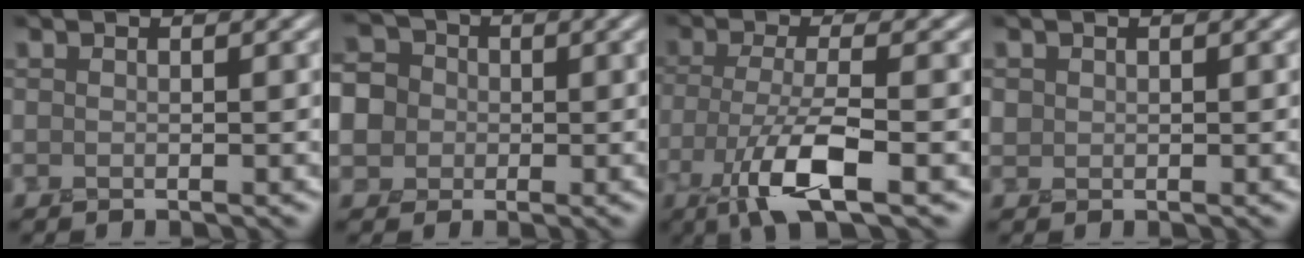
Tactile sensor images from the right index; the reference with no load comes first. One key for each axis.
{"total": 6.0, "fx": -0.1, "fy": 5.7, "fz": 1.9, "tx": -0.046, "ty": 0.034, "tz": -0.029}
{"total": 5.7, "fx": -2.5, "fy": 1.6, "fz": 4.9, "tx": -0.106, "ty": -0.005, "tz": -0.051}
{"total": 0.8, "fx": 0.4, "fy": 0.6, "fz": -0.4, "tx": 0.004, "ty": 0.004, "tz": 0.010}